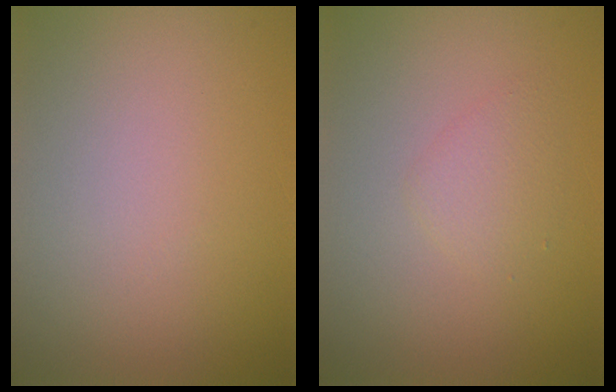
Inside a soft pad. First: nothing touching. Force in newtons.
{"total": 1.5, "press": 1.5, "slide": 0.1}